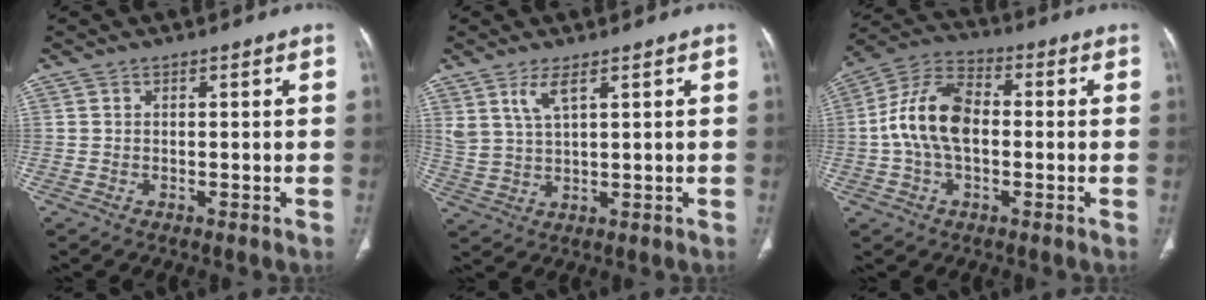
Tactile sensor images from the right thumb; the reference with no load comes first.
{"total": 4.7, "force": [2.7, 1.3, 3.6], "torque": [-0.080, -0.016, 0.066]}
{"total": 12.6, "force": [-0.5, 7.5, 10.1], "torque": [-0.196, 0.034, -0.016]}